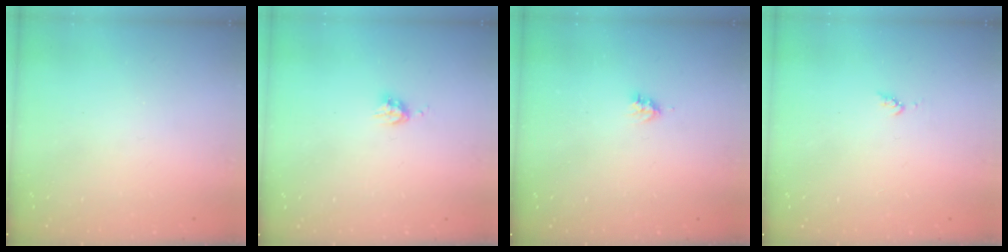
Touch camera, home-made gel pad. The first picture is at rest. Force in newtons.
{"total": 4.0, "press": 3.9, "slide": 0.6}
{"total": 3.5, "press": 3.4, "slide": 0.5}
{"total": 4.4, "press": 4.3, "slide": 0.4}